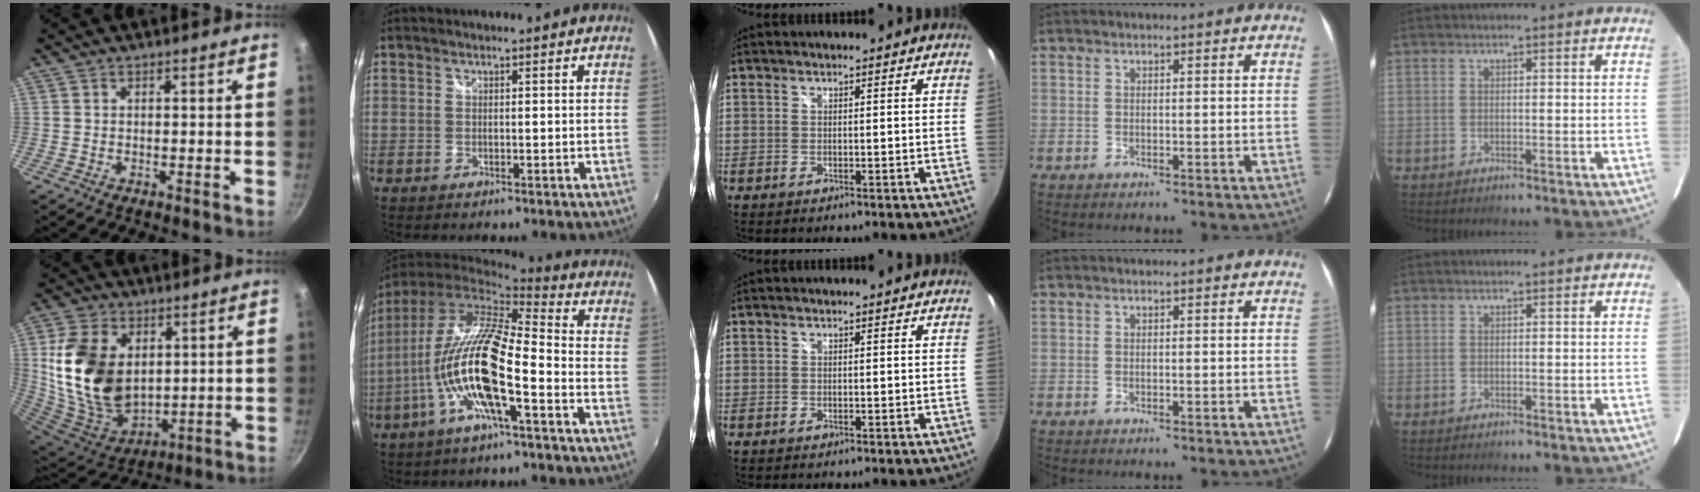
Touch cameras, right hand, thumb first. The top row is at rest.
{"thumb": {"total": 20.7, "force": [4.0, 14.1, 14.7], "torque": [-0.258, -0.031, 0.091]}, "index": {"total": 17.0, "force": [-5.1, 3.5, 15.8], "torque": [-0.284, -0.018, -0.102]}}